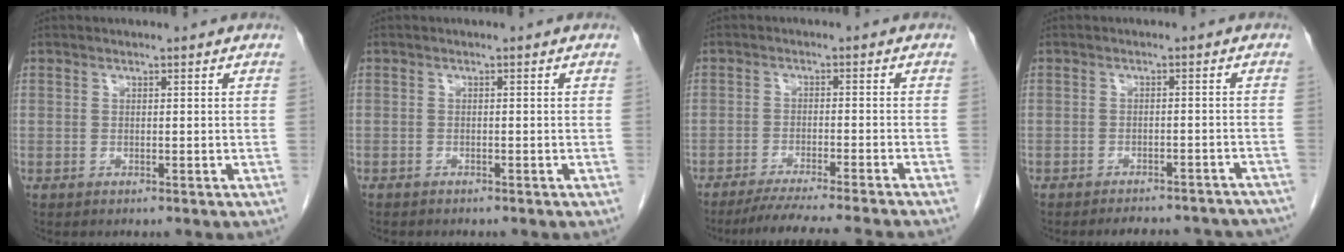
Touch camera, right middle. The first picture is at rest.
{"total": 1.6, "force": [-1.3, 0.6, 0.5], "torque": [-0.015, -0.001, -0.017]}
{"total": 12.5, "force": [-11.1, -1.3, 5.5], "torque": [-0.056, -0.028, -0.163]}
{"total": 12.9, "force": [-12.0, 3.5, 3.3], "torque": [-0.038, 0.011, -0.125]}